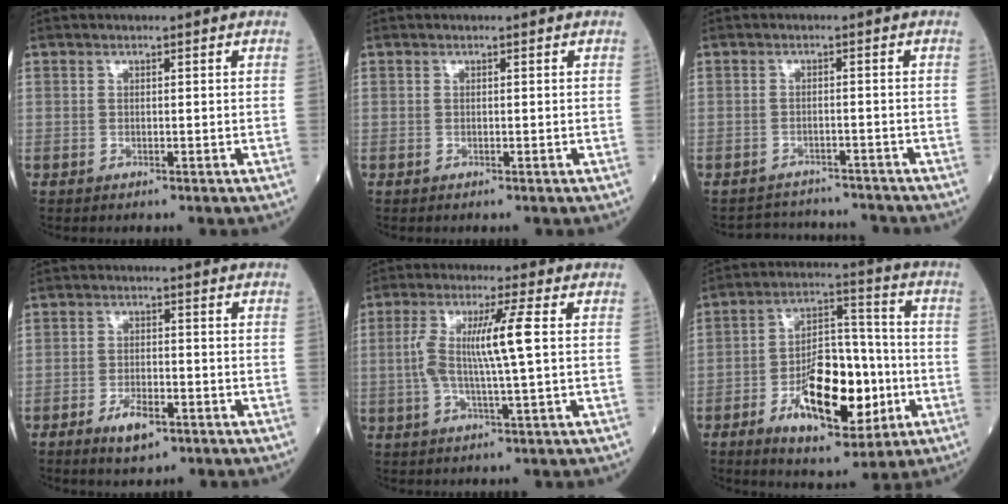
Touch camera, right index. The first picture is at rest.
{"total": 0.0}
{"total": 6.9, "force": [-6.8, 1.1, -0.1], "torque": [0.002, 0.013, -0.091]}
{"total": 4.7, "force": [-2.8, 1.8, 3.4], "torque": [-0.063, -0.001, -0.044]}
{"total": 8.5, "force": [0.7, -0.1, 8.5], "torque": [-0.173, 0.009, 0.012]}
{"total": 15.8, "force": [-4.9, 6.4, 13.6], "torque": [-0.234, 0.010, -0.071]}